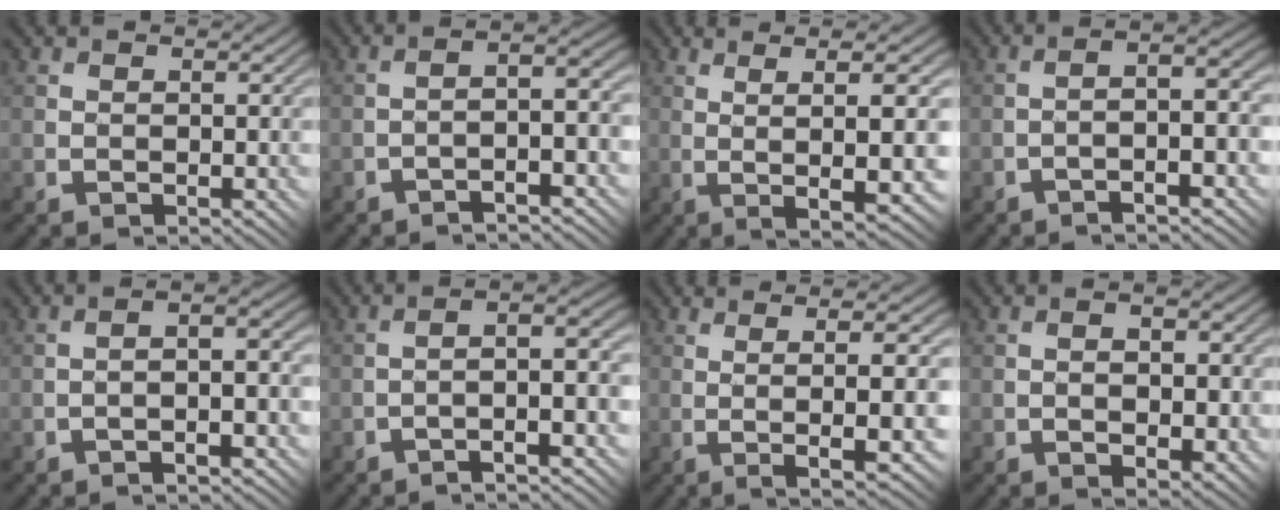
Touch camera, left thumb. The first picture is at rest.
{"total": 3.9, "force": [-1.7, 0.4, 3.4], "torque": [-0.052, 0.016, -0.035]}
{"total": 10.0, "force": [2.6, 0.7, 9.6], "torque": [-0.132, 0.022, 0.048]}
{"total": 5.8, "force": [-1.7, 0.9, 5.5], "torque": [-0.082, 0.015, -0.029]}
{"total": 4.7, "force": [-1.4, 1.2, 4.3], "torque": [-0.068, 0.009, -0.024]}
{"total": 5.7, "force": [-2.1, 0.7, 5.3], "torque": [-0.073, 0.022, -0.042]}
{"total": 9.1, "force": [0.8, 0.8, 9.0], "torque": [-0.115, 0.023, 0.012]}
{"total": 5.6, "force": [-0.6, 2.8, 4.7], "torque": [-0.063, 0.002, -0.001]}